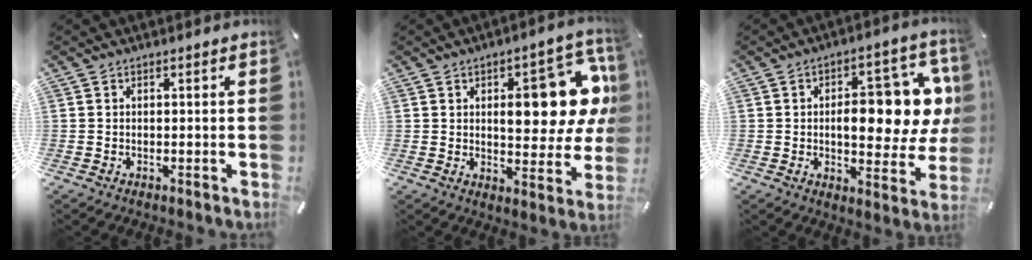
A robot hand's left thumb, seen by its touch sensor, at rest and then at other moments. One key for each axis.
{"total": 17.2, "fx": 4.9, "fy": 8.2, "fz": 14.4, "tx": -0.174, "ty": -0.026, "tz": 0.074}
{"total": 14.7, "fx": 2.5, "fy": 7.3, "fz": 12.4, "tx": -0.158, "ty": -0.018, "tz": 0.042}